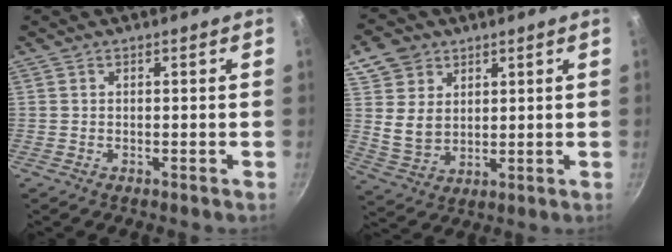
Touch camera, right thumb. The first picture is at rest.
{"total": 9.2, "force": [4.4, 7.3, 3.6], "torque": [-0.036, -0.021, 0.089]}